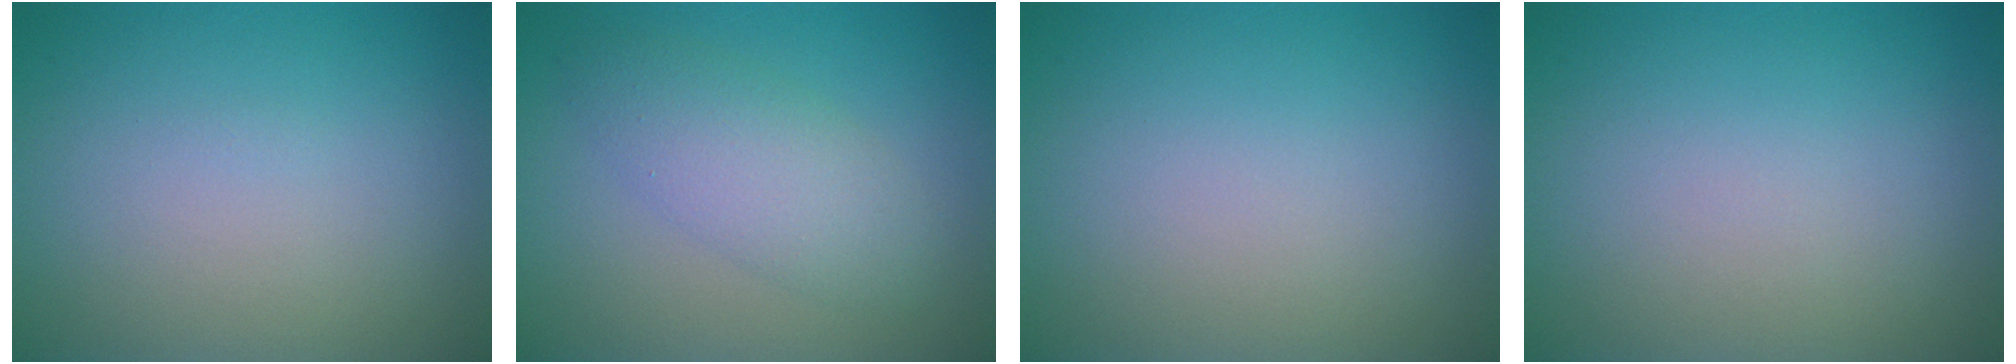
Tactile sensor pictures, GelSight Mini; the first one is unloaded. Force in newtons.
{"total": 3.8, "press": 3.8, "slide": 0.1}
{"total": 0.0}
{"total": 0.0}